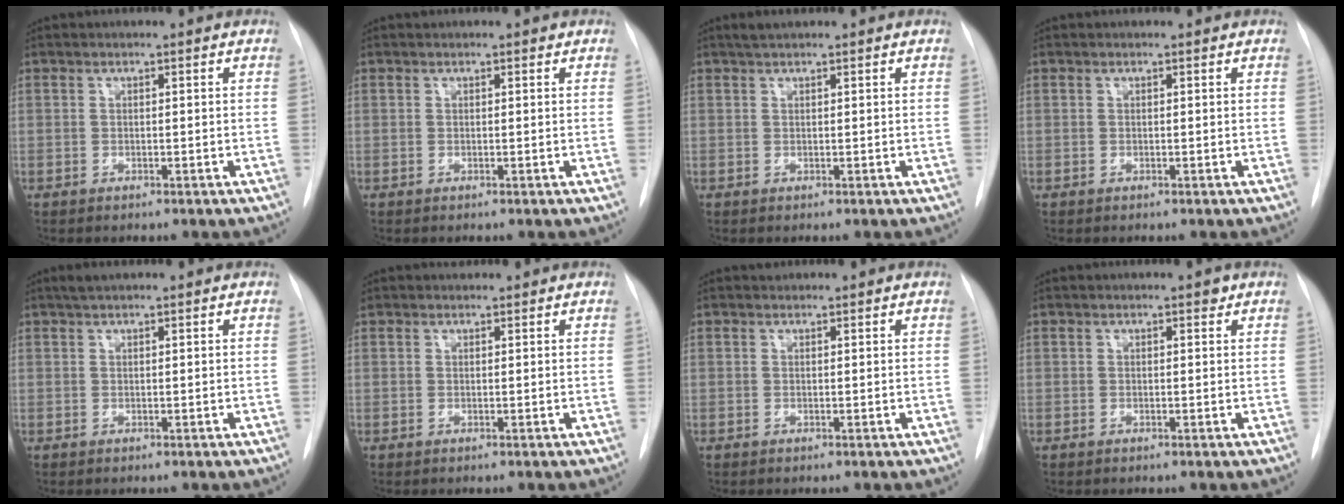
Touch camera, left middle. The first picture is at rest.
{"total": 0.5, "force": [0.4, 0.3, 0.1], "torque": [-0.008, 0.009, 0.008]}
{"total": 1.6, "force": [1.3, 0.2, 0.8], "torque": [-0.017, 0.010, 0.024]}
{"total": 0.0}
{"total": 1.6, "force": [1.3, 0.2, 0.9], "torque": [-0.018, 0.012, 0.023]}
{"total": 1.0, "force": [0.8, 0.5, -0.1], "torque": [-0.004, 0.015, 0.015]}
{"total": 0.6, "force": [0.5, 0.2, -0.1], "torque": [-0.004, 0.008, 0.009]}
{"total": 0.6, "force": [0.4, 0.3, 0.3], "torque": [-0.005, -0.001, 0.003]}